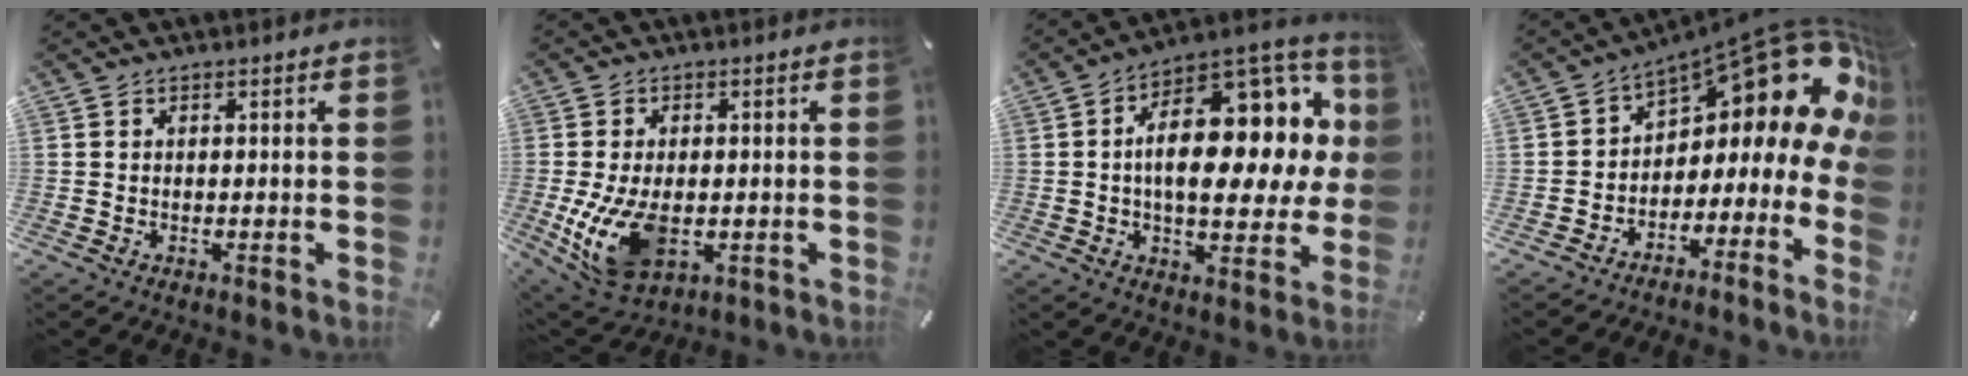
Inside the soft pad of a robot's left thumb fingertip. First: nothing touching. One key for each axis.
{"total": 11.8, "fx": -1.9, "fy": 7.5, "fz": 9.0, "tx": -0.194, "ty": -0.009, "tz": -0.028}
{"total": 22.8, "fx": 5.0, "fy": 12.1, "fz": 18.6, "tx": -0.255, "ty": -0.040, "tz": 0.088}
{"total": 14.7, "fx": 8.5, "fy": 7.2, "fz": 9.5, "tx": -0.111, "ty": -0.079, "tz": 0.133}